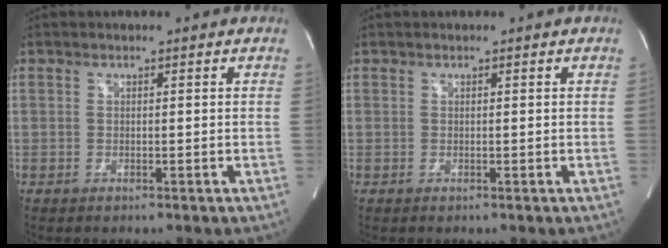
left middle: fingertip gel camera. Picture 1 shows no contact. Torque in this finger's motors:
{"motor_torque": [0.07, 0.06, -0.07, 0.00]}